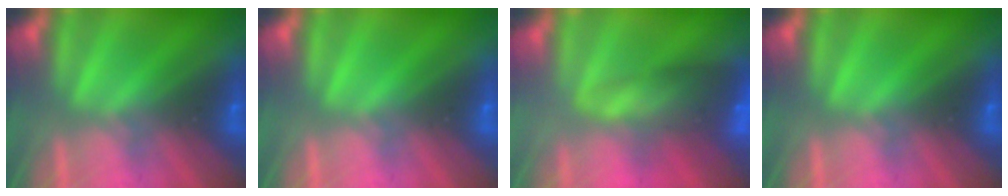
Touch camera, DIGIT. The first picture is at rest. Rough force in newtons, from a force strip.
{"total": 0.0}
{"total": 7.2}
{"total": 0.0}